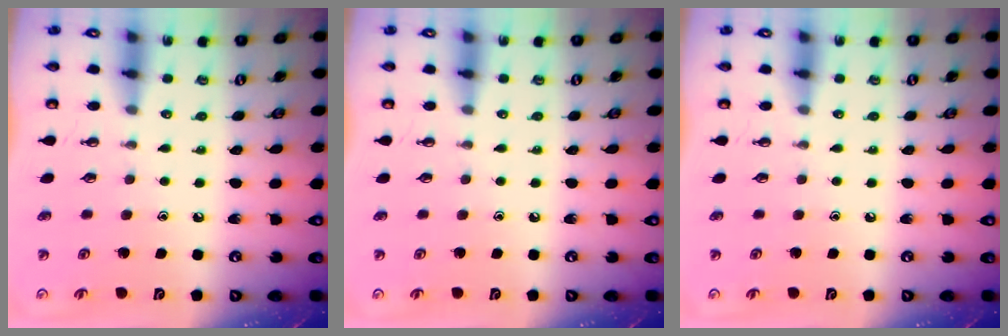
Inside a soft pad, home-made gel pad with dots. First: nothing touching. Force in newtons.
{"total": 0.0}
{"total": 0.0}